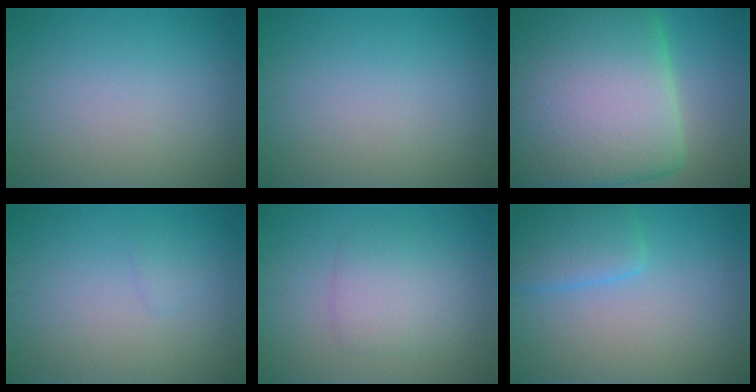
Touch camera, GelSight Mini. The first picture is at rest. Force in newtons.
{"total": 0.0}
{"total": 24.4, "press": 24.3, "slide": 0.7}
{"total": 0.5, "press": 0.5, "slide": 0.0}
{"total": 2.8, "press": 2.8, "slide": 0.0}
{"total": 3.6, "press": 3.6, "slide": 0.2}